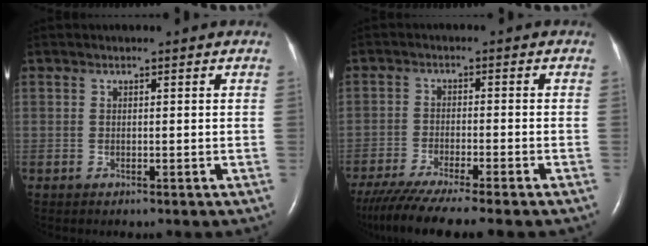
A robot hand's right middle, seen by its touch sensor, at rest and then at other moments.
{"total": 11.4, "force": [-9.5, -0.4, 6.2], "torque": [-0.090, -0.032, -0.151]}